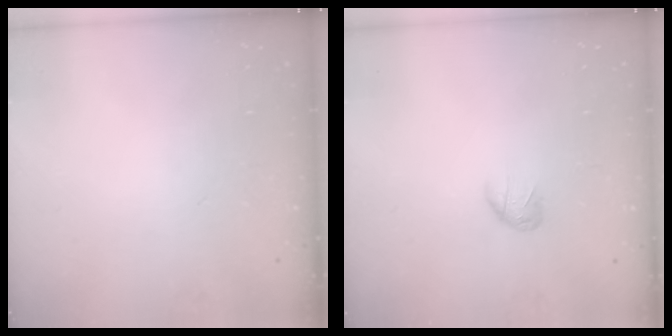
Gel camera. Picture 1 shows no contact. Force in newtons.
{"total": 5.5, "press": 5.3, "slide": 1.4}